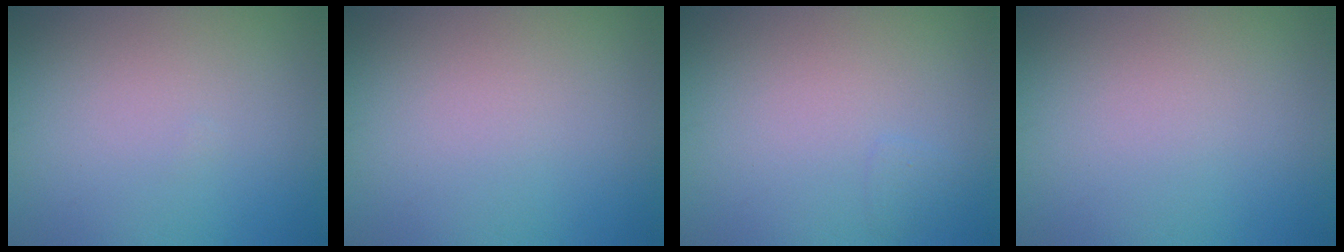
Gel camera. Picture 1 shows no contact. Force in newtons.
{"total": 0.0}
{"total": 0.7, "press": 0.7, "slide": 0.1}
{"total": 0.0}